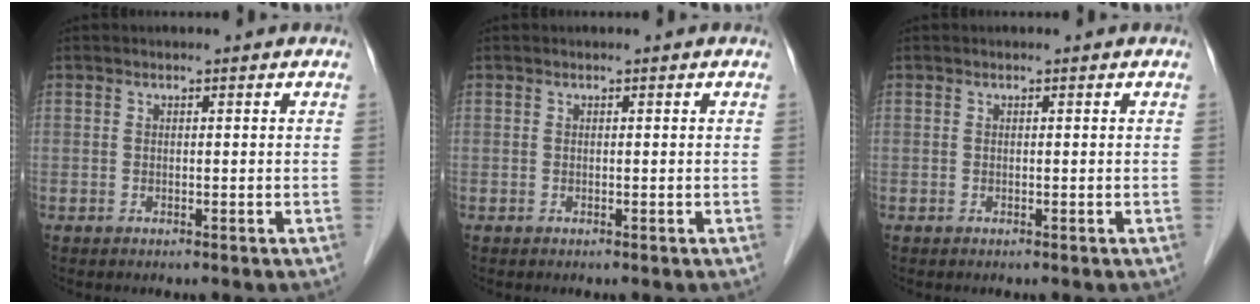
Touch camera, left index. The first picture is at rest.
{"total": 0.0}
{"total": 0.0}